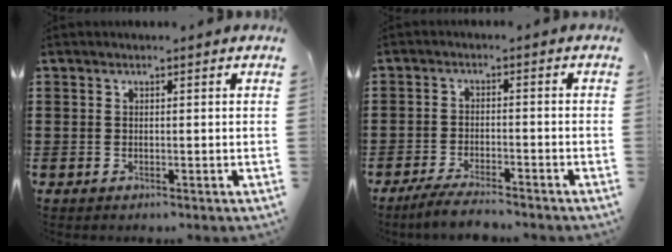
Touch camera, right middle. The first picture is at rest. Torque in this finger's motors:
{"motor_torque": [0.48, -0.40, 0.19, 0.09]}